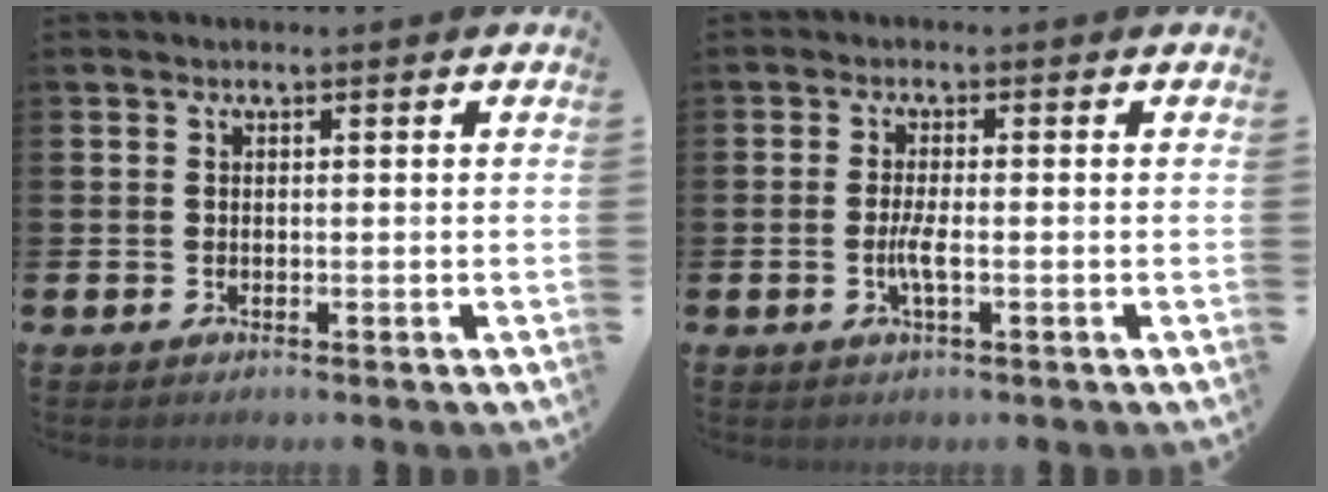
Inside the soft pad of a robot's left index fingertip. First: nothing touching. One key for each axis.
{"total": 2.5, "fx": -0.6, "fy": 0.4, "fz": 2.4, "tx": -0.047, "ty": 0.001, "tz": -0.009}